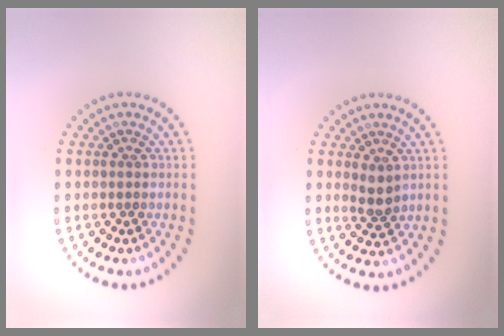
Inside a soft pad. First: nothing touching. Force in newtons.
{"total": 1.4, "press": 1.4, "slide": 0.5}